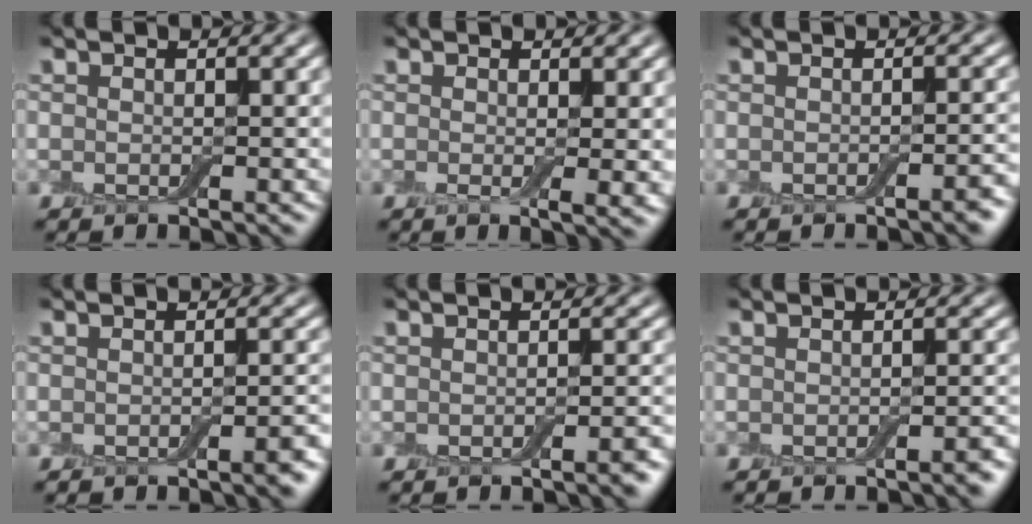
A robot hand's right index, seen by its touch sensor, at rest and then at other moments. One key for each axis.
{"total": 2.5, "fx": 0.2, "fy": 0.6, "fz": 2.4, "tx": -0.030, "ty": -0.010, "tz": 0.005}
{"total": 1.4, "fx": -0.8, "fy": 0.3, "fz": 1.1, "tx": -0.011, "ty": 0.003, "tz": -0.011}
{"total": 2.2, "fx": -1.3, "fy": 0.6, "fz": 1.7, "tx": -0.021, "ty": 0.000, "tz": -0.021}
{"total": 1.7, "fx": -0.8, "fy": 0.4, "fz": 1.4, "tx": -0.013, "ty": 0.003, "tz": -0.013}
{"total": 1.5, "fx": -1.1, "fy": 0.3, "fz": 1.1, "tx": -0.008, "ty": 0.002, "tz": -0.017}